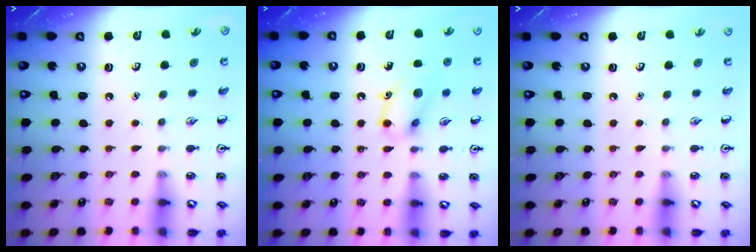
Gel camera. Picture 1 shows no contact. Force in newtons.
{"total": 12.3, "press": 12.2, "slide": 1.1}
{"total": 0.0}